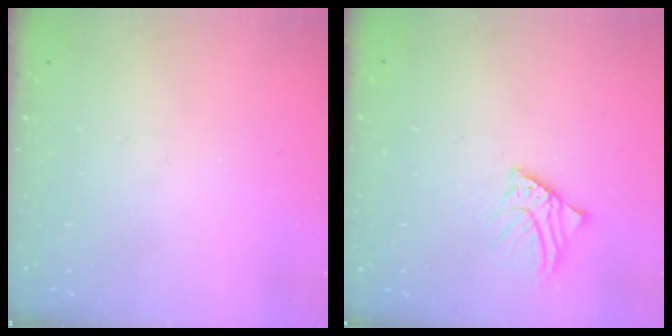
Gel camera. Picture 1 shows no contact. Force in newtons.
{"total": 3.7, "press": 3.7, "slide": 0.4}